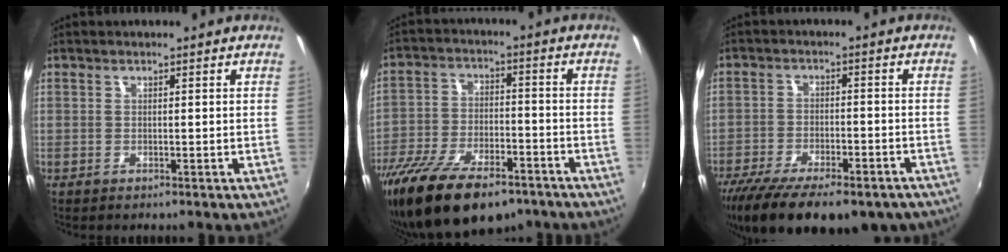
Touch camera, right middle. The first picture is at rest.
{"total": 18.5, "force": [-13.1, 7.6, 10.5], "torque": [-0.218, -0.037, -0.219]}
{"total": 22.6, "force": [-16.5, 8.7, 12.7], "torque": [-0.246, -0.046, -0.238]}